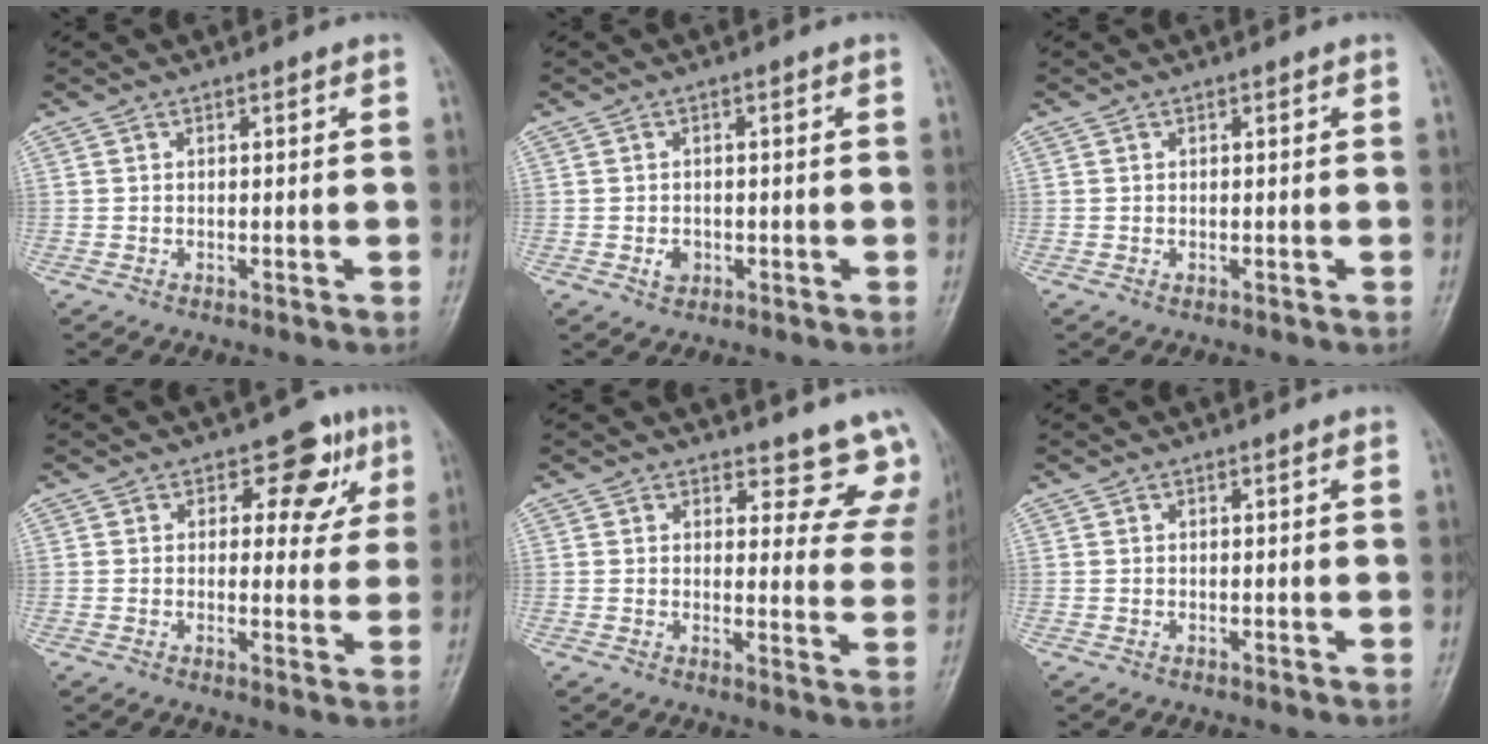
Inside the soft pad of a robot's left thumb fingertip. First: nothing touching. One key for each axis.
{"total": 2.4, "fx": -0.8, "fy": 1.9, "fz": 1.2, "tx": -0.011, "ty": 0.003, "tz": -0.011}
{"total": 0.8, "fx": 0.0, "fy": 0.5, "fz": 0.6, "tx": -0.006, "ty": 0.001, "tz": 0.002}
{"total": 7.4, "fx": 3.1, "fy": 5.1, "fz": 4.4, "tx": -0.006, "ty": -0.006, "tz": 0.032}
{"total": 11.1, "fx": 10.3, "fy": 4.0, "fz": 0.4, "tx": 0.053, "ty": -0.081, "tz": 0.085}
{"total": 0.0}